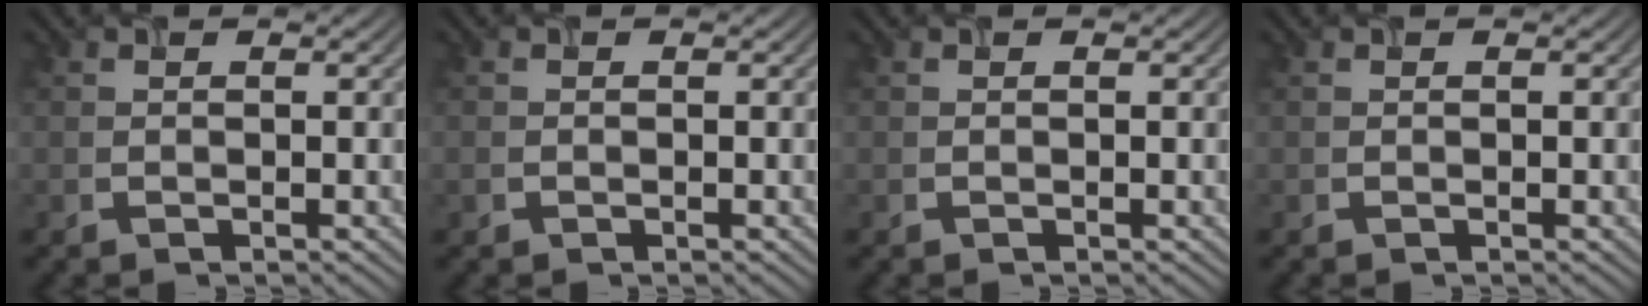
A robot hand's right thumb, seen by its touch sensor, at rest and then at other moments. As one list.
[{"total": 0.7, "force": [-0.3, 0.7, 0.2], "torque": [-0.002, -0.004, -0.008]}, {"total": 0.0}, {"total": 0.0}]